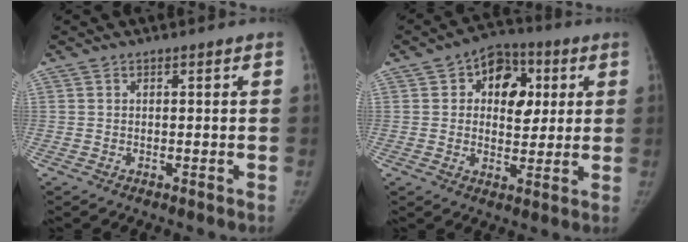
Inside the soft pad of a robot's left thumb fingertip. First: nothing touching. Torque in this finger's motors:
{"motor_torque": [-0.48, 0.65, 0.54, 0.38, 0.00]}